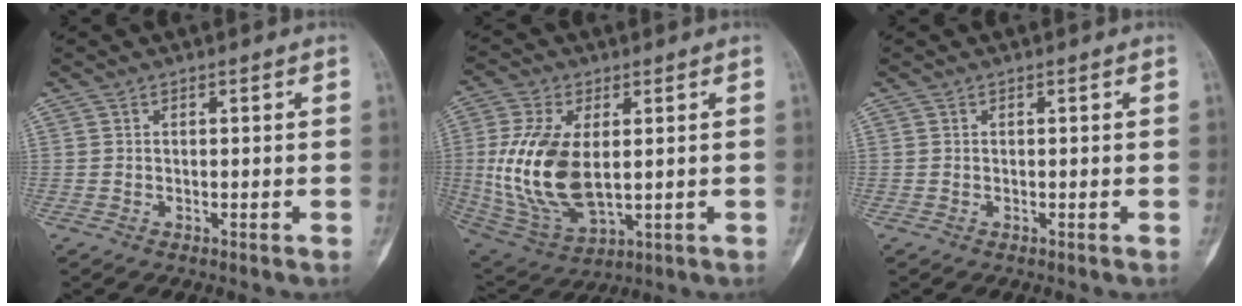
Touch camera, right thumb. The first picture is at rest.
{"total": 16.7, "force": [1.0, 9.1, 13.9], "torque": [-0.288, -0.013, 0.035]}
{"total": 0.0}